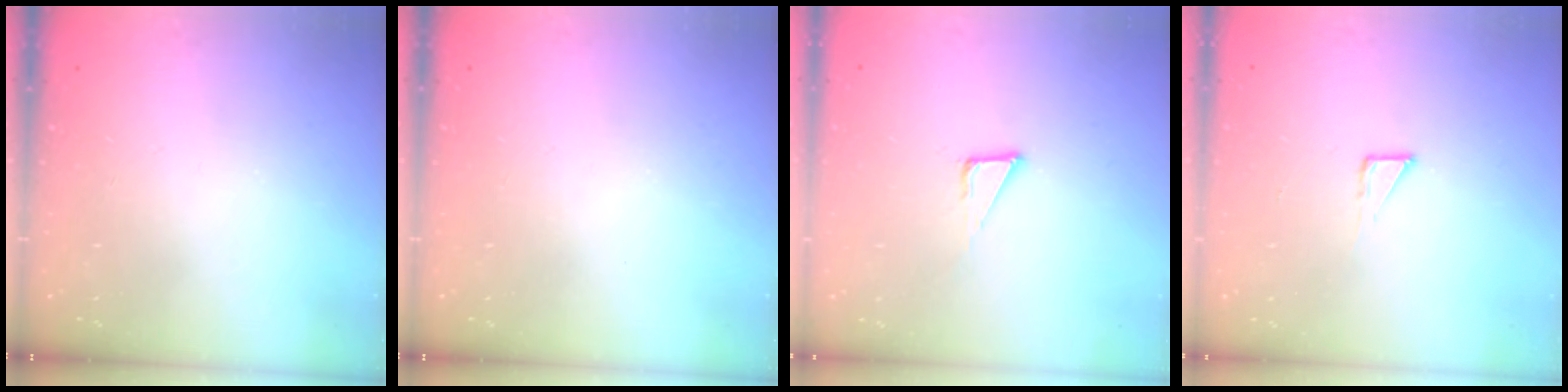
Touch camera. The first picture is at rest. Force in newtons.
{"total": 0.0}
{"total": 3.8, "press": 3.8, "slide": 0.2}
{"total": 2.8, "press": 2.8, "slide": 0.2}